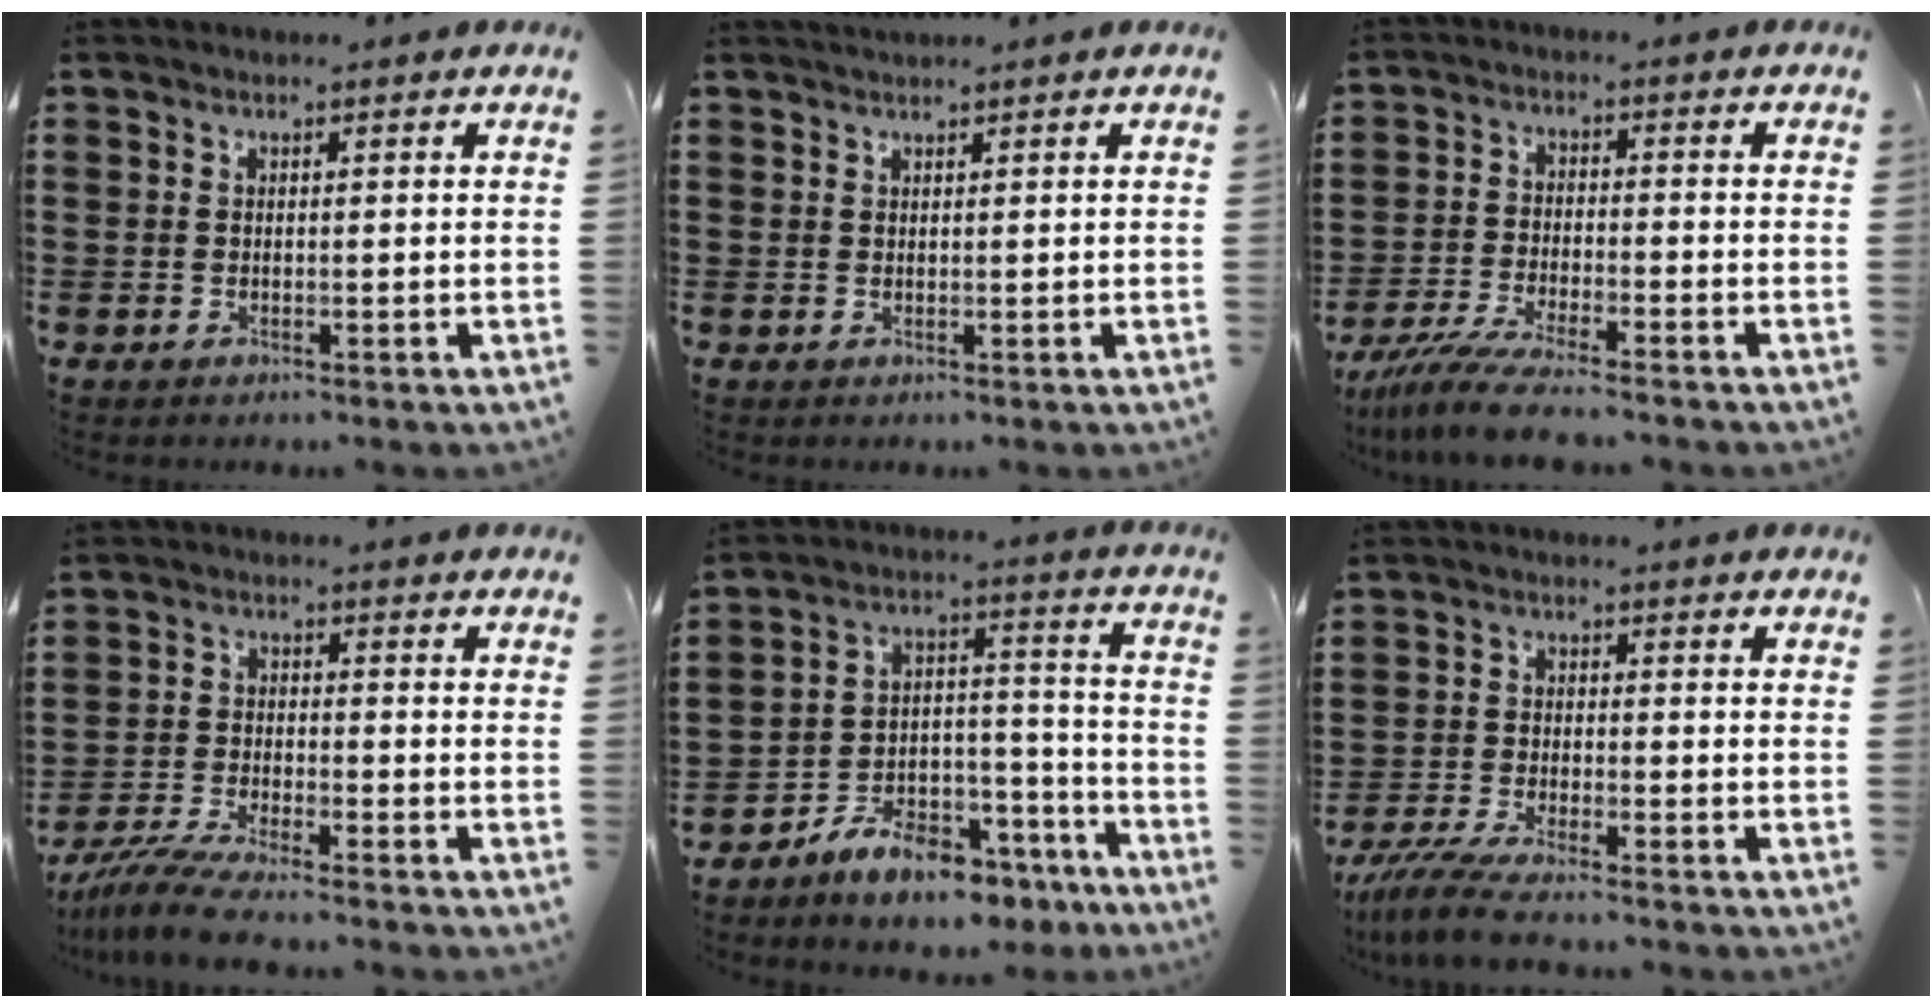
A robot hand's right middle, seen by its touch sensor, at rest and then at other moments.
{"total": 1.0, "force": [1.0, -0.1, 0.0], "torque": [-0.002, -0.003, 0.019]}
{"total": 6.2, "force": [-5.4, 0.1, 3.1], "torque": [-0.083, -0.024, -0.109]}
{"total": 5.7, "force": [-5.3, 0.0, 2.2], "torque": [-0.063, -0.021, -0.107]}
{"total": 9.3, "force": [-8.5, 2.7, 2.8], "torque": [-0.045, 0.035, -0.159]}
{"total": 5.0, "force": [-4.5, 0.1, 2.1], "torque": [-0.064, -0.021, -0.093]}